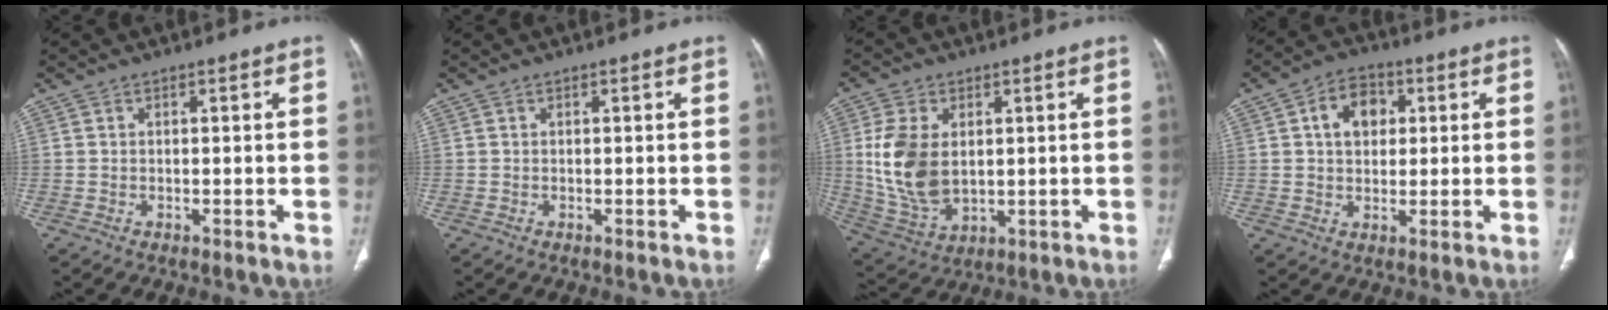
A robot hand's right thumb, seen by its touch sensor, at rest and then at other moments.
{"total": 0.0}
{"total": 13.2, "force": [1.5, 8.4, 10.0], "torque": [-0.194, -0.010, 0.043]}
{"total": 7.9, "force": [1.9, 5.8, 5.0], "torque": [-0.052, 0.007, 0.026]}